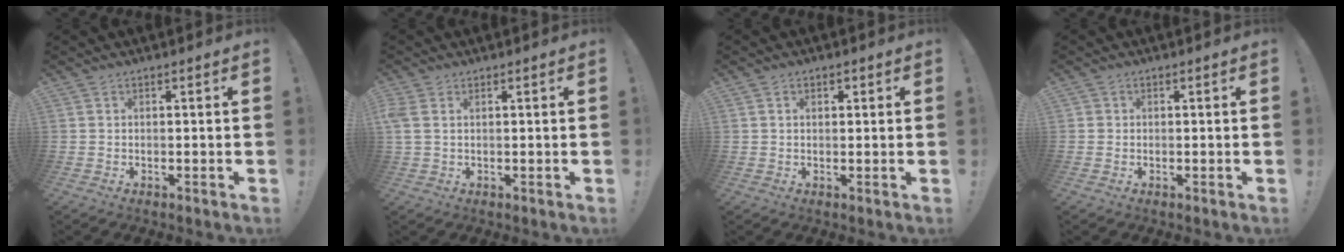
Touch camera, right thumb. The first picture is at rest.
{"total": 2.3, "force": [1.0, 1.2, 1.6], "torque": [-0.037, 0.005, 0.020]}
{"total": 1.5, "force": [0.6, 1.0, 1.0], "torque": [-0.007, -0.003, 0.008]}
{"total": 0.9, "force": [0.2, 0.8, 0.1], "torque": [-0.005, 0.003, 0.004]}